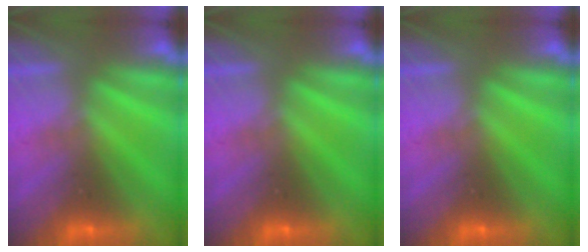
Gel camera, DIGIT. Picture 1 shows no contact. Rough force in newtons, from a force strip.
{"total": 0.0}
{"total": 0.0}